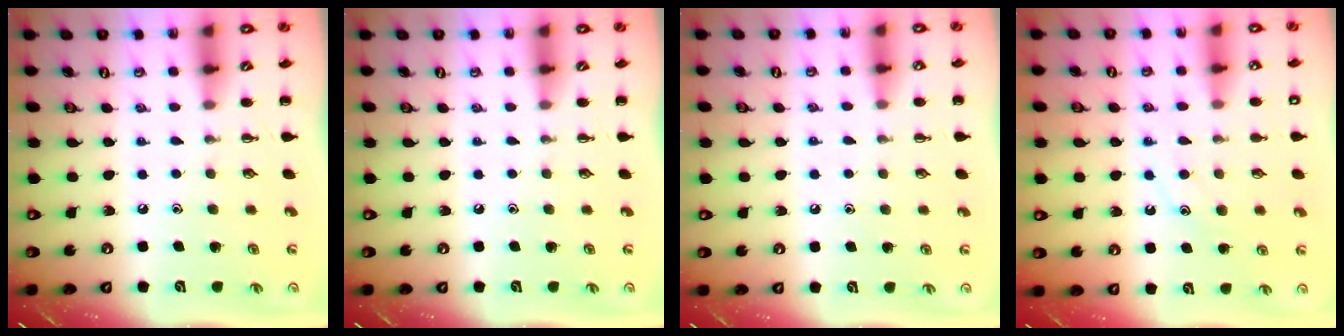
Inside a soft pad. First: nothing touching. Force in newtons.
{"total": 0.0}
{"total": 6.2, "press": 5.8, "slide": 2.3}
{"total": 11.8, "press": 11.8, "slide": 0.7}